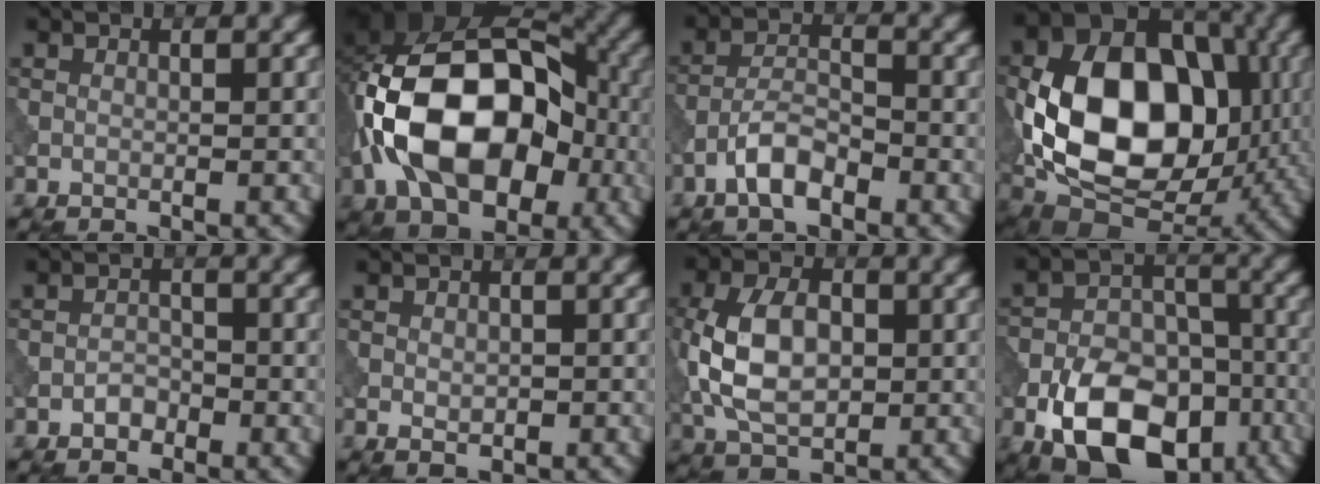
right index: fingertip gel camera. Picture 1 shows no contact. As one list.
[{"total": 16.3, "force": [-2.7, 10.8, 12.0], "torque": [-0.215, 0.003, -0.063]}, {"total": 4.0, "force": [-2.4, 1.6, 2.7], "torque": [-0.047, 0.009, -0.050]}, {"total": 14.9, "force": [-0.3, 10.1, 11.1], "torque": [-0.200, -0.003, -0.017]}, {"total": 1.4, "force": [-0.9, 0.9, 0.5], "torque": [-0.006, 0.003, -0.018]}, {"total": 1.4, "force": [-0.1, 0.9, 1.0], "torque": [-0.015, -0.004, 0.000]}, {"total": 7.9, "force": [-0.4, 5.1, 6.0], "torque": [-0.131, 0.003, -0.011]}, {"total": 12.7, "force": [-6.2, 7.7, 8.0], "torque": [-0.143, -0.016, -0.104]}]